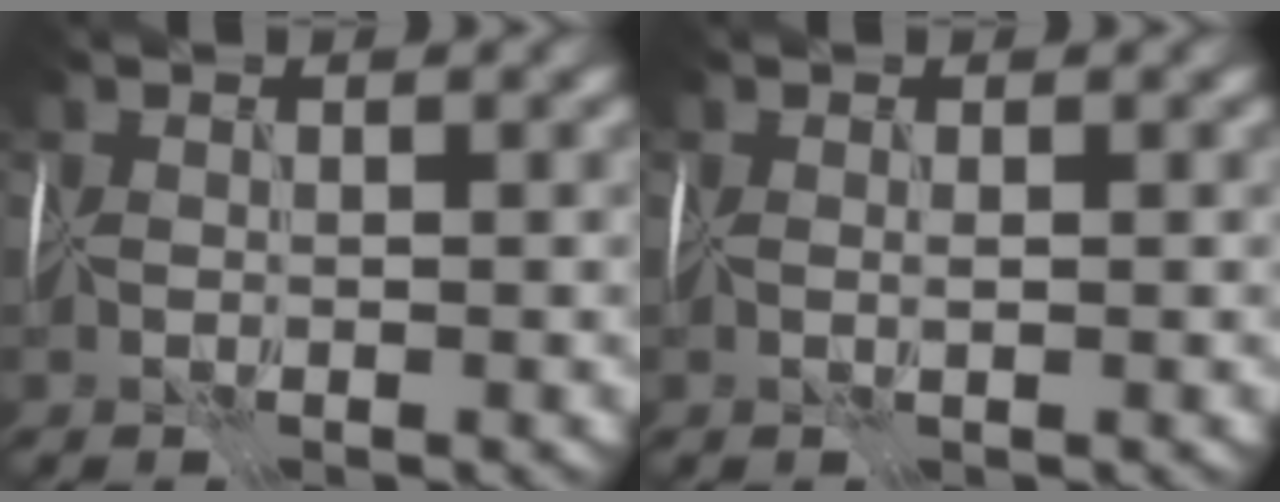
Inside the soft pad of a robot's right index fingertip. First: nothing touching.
{"total": 0.5, "force": [0.2, -0.1, 0.5], "torque": [-0.009, 0.003, 0.000]}